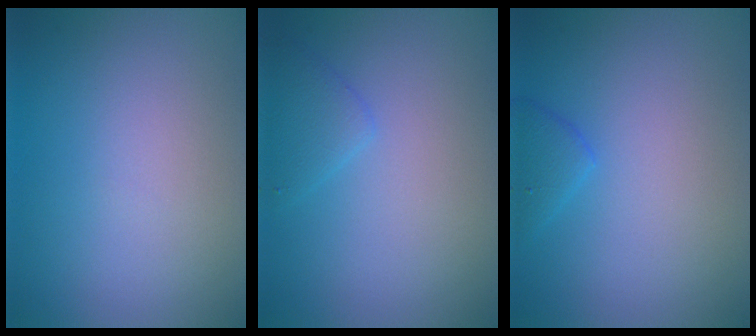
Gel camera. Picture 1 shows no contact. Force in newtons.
{"total": 1.7, "press": 1.7, "slide": 0.1}
{"total": 1.6, "press": 1.6, "slide": 0.2}